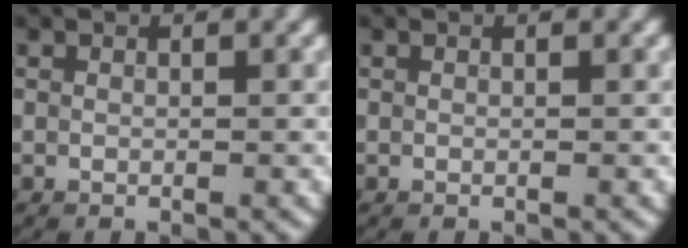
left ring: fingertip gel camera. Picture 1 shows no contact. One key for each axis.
{"total": 0.0}